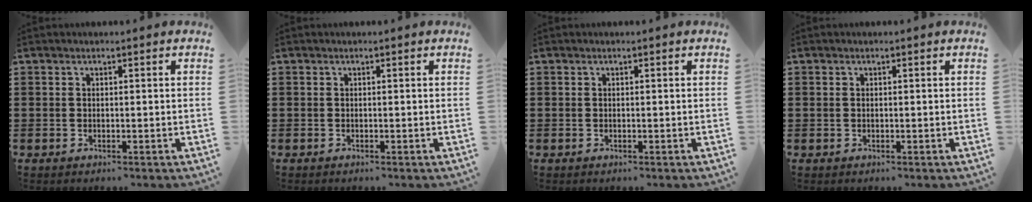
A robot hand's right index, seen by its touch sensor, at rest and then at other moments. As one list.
[{"total": 0.0}, {"total": 0.0}, {"total": 0.0}]